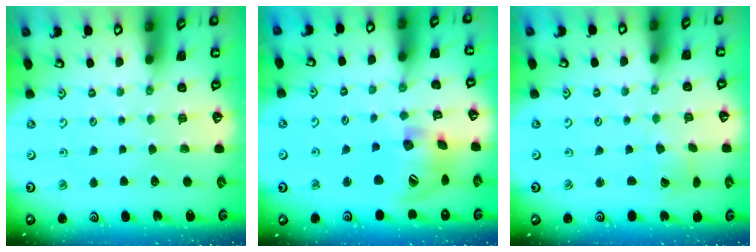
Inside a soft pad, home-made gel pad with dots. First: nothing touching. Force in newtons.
{"total": 18.0, "press": 17.9, "slide": 2.5}
{"total": 1.8, "press": 1.8, "slide": 0.4}